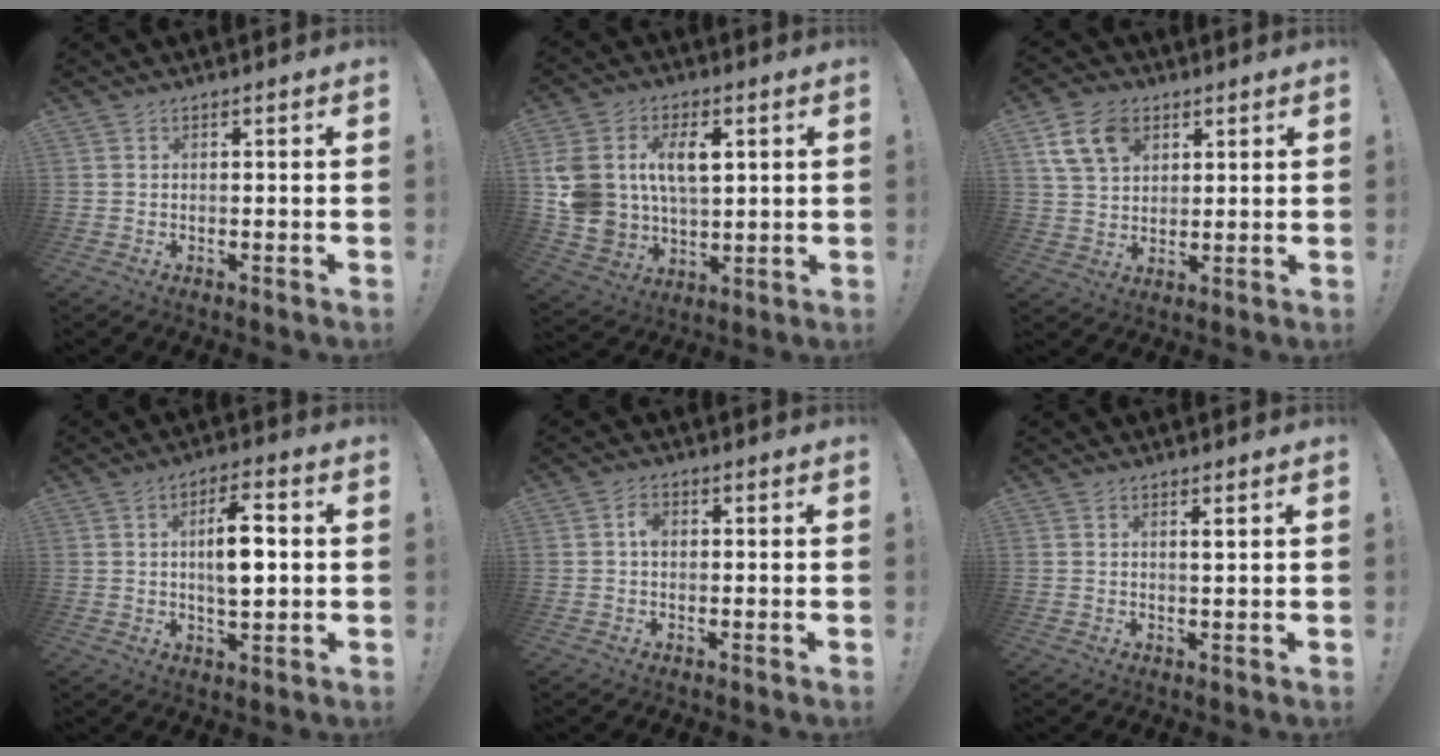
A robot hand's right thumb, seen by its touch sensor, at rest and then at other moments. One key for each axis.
{"total": 14.8, "fx": 4.3, "fy": 10.7, "fz": 9.2, "tx": -0.163, "ty": -0.013, "tz": 0.086}
{"total": 11.0, "fx": 5.4, "fy": 7.5, "fz": 6.1, "tx": -0.110, "ty": -0.013, "tz": 0.104}
{"total": 9.5, "fx": 0.9, "fy": 4.8, "fz": 8.2, "tx": -0.124, "ty": 0.002, "tz": 0.011}
{"total": 2.8, "fx": 0.0, "fy": 1.9, "fz": 2.1, "tx": -0.024, "ty": 0.003, "tz": -0.004}
{"total": 1.4, "fx": 0.6, "fy": -0.1, "fz": 1.2, "tx": -0.013, "ty": -0.008, "tz": 0.006}